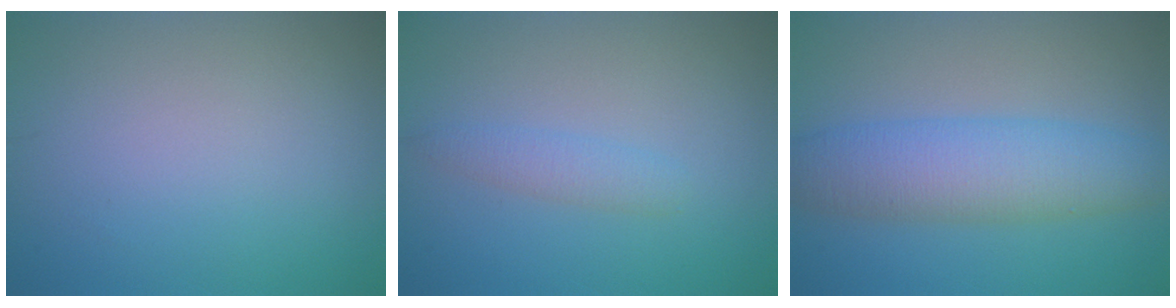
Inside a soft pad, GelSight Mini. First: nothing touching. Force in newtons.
{"total": 1.7, "press": 1.7, "slide": 0.1}
{"total": 6.5, "press": 6.5, "slide": 0.1}